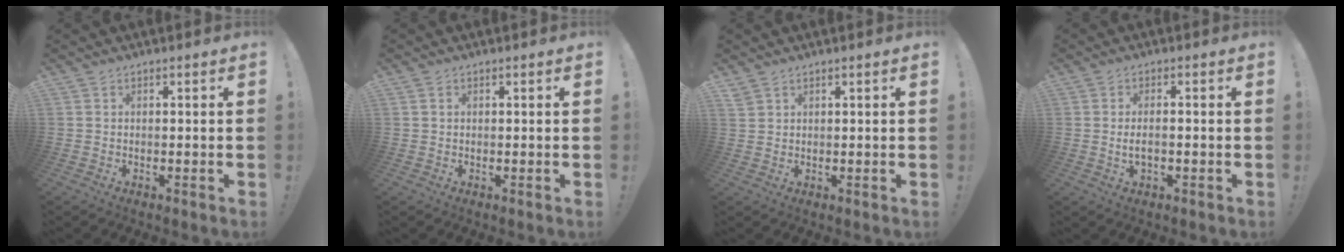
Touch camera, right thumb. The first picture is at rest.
{"total": 0.6, "force": [0.2, 0.5, 0.0], "torque": [-0.006, 0.004, 0.005]}
{"total": 2.1, "force": [1.6, 1.2, 0.6], "torque": [-0.010, -0.006, 0.032]}
{"total": 3.0, "force": [-0.7, 1.0, 2.8], "torque": [-0.055, 0.002, -0.015]}